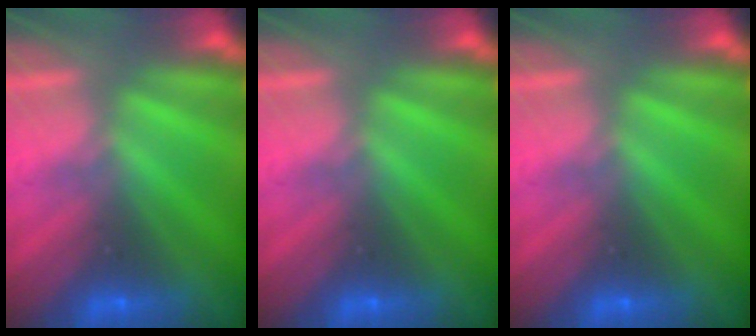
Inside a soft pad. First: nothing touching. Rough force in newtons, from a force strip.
{"total": 0.0}
{"total": 0.0}